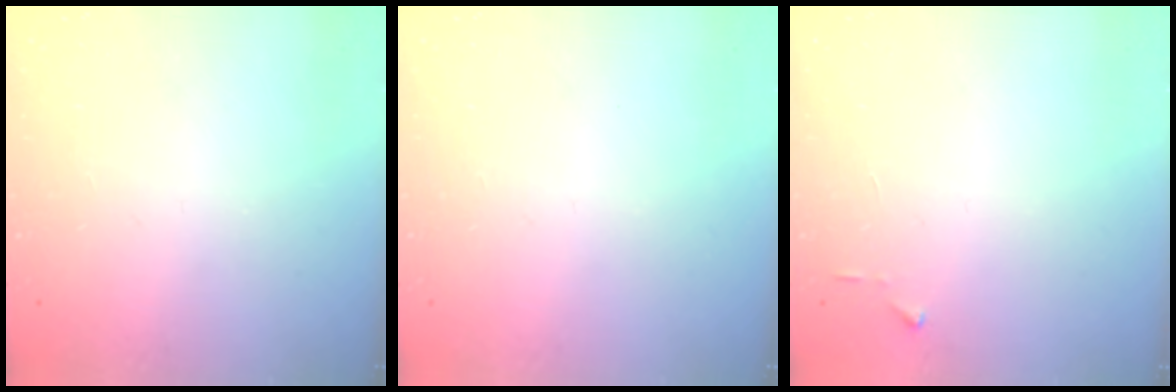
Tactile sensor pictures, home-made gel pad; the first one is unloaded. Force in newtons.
{"total": 0.0}
{"total": 3.0, "press": 2.9, "slide": 0.4}